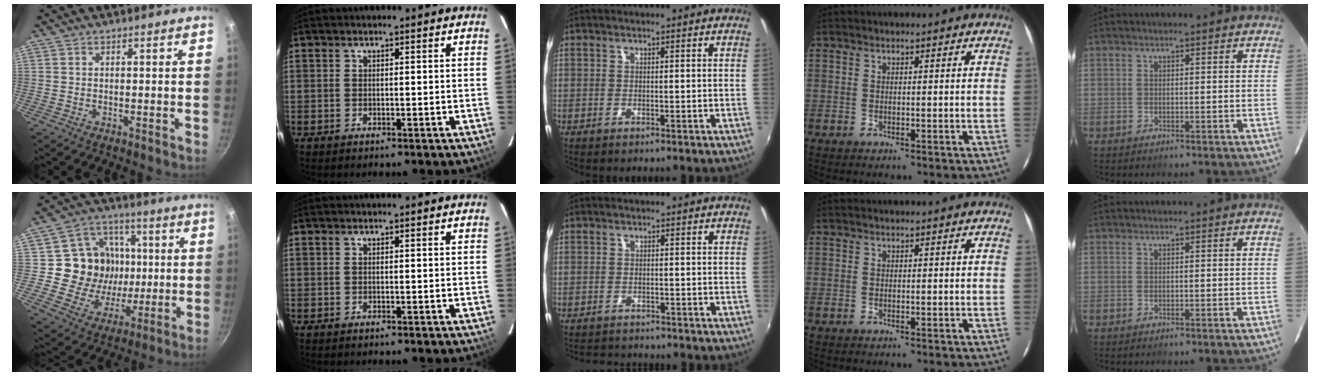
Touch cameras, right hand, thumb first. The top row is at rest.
{"thumb": {"total": 16.3, "force": [1.2, 14.8, 6.8], "torque": [-0.080, 0.010, 0.021]}, "middle": {"total": 2.7, "force": [-2.6, 0.8, 0.1], "torque": [-0.013, 0.004, -0.046]}}